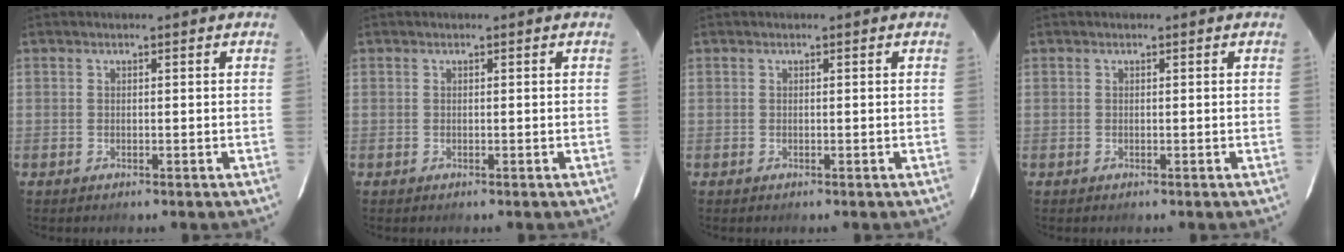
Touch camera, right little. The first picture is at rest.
{"total": 0.0}
{"total": 0.0}
{"total": 0.0}